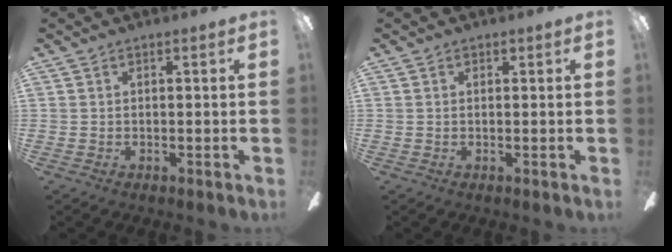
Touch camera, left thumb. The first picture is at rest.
{"total": 0.8, "force": [0.6, 0.4, 0.4], "torque": [-0.001, -0.001, 0.009]}